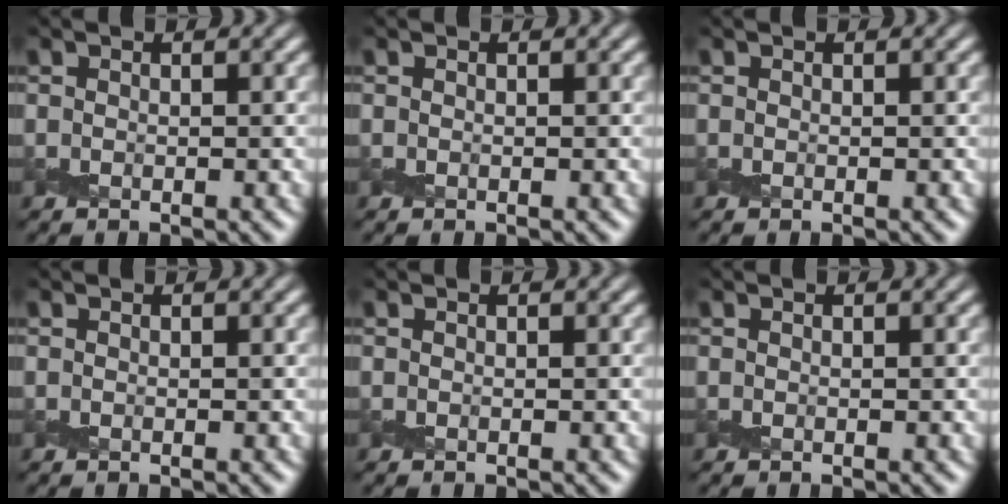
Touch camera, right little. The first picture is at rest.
{"total": 0.0}
{"total": 0.0}
{"total": 0.0}
{"total": 0.0}
{"total": 0.0}